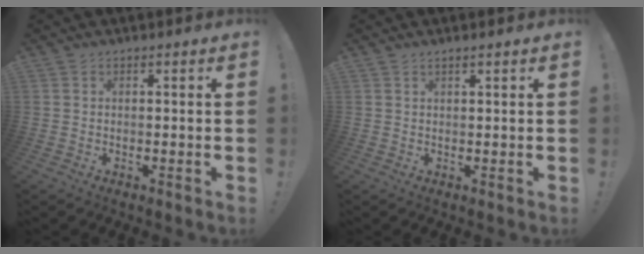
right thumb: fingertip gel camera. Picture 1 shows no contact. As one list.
[{"total": 1.1, "force": [0.9, 0.0, 0.7], "torque": [-0.015, 0.000, 0.016]}]